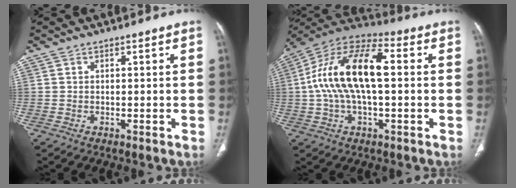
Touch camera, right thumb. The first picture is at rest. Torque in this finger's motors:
{"motor_torque": [2.06, 2.06, 1.85, -0.68, 0.69]}